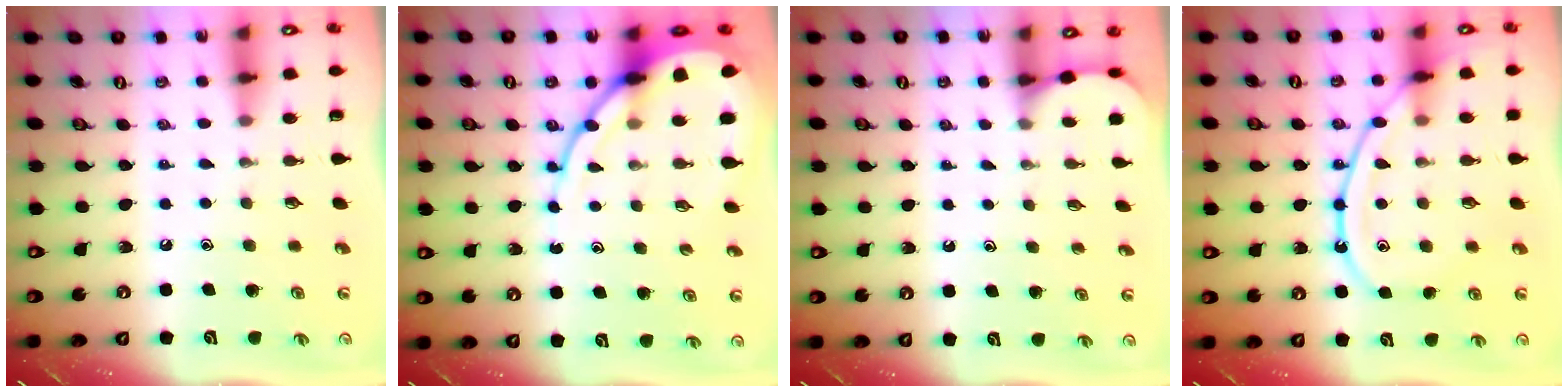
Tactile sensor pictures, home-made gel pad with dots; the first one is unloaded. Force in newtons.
{"total": 12.5, "press": 12.5, "slide": 1.1}
{"total": 1.8, "press": 1.8, "slide": 0.1}
{"total": 11.9, "press": 11.9, "slide": 1.4}